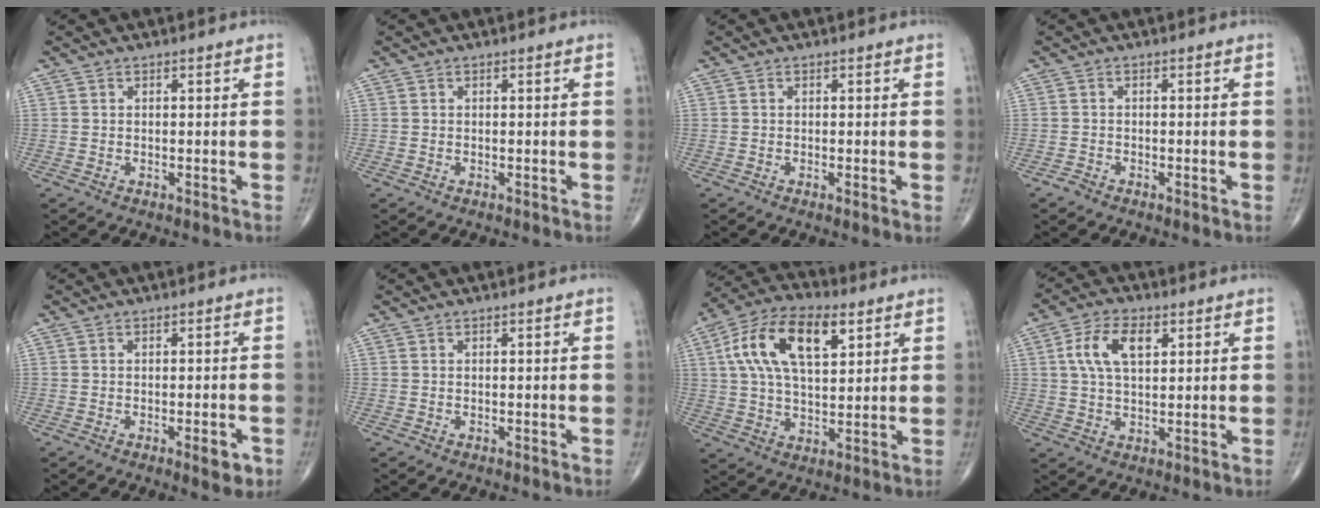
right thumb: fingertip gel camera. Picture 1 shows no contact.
{"total": 0.0}
{"total": 1.1, "force": [-0.2, 0.0, 1.1], "torque": [-0.023, -0.005, -0.005]}
{"total": 1.0, "force": [-0.8, 0.3, 0.5], "torque": [-0.012, -0.002, -0.020]}
{"total": 3.3, "force": [-1.4, 1.1, 2.8], "torque": [-0.031, -0.002, -0.016]}
{"total": 0.0}
{"total": 16.2, "force": [5.7, 8.1, 12.8], "torque": [-0.228, 0.007, 0.099]}
{"total": 8.7, "force": [2.7, 4.6, 6.9], "torque": [-0.127, 0.005, 0.049]}